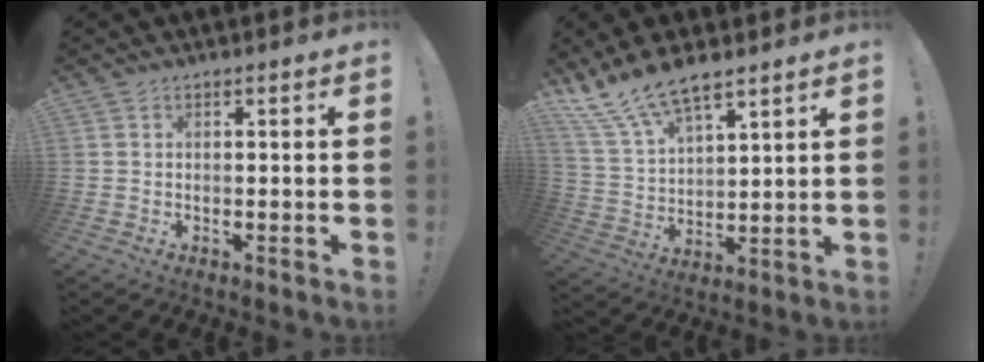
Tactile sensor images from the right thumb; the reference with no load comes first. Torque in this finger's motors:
{"motor_torque": [0.76, 0.86, 0.87, 0.78, 0.05]}